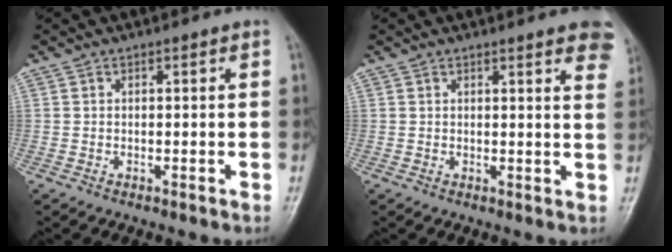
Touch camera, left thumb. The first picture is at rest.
{"total": 9.1, "force": [6.3, 2.0, 6.3], "torque": [-0.051, -0.017, 0.060]}